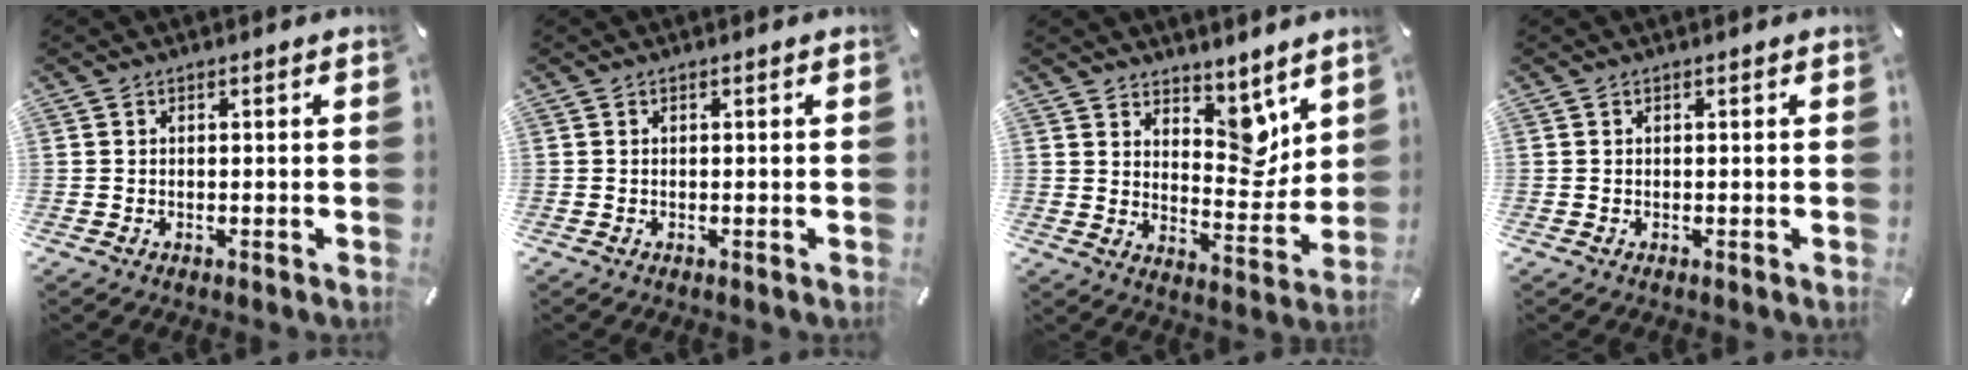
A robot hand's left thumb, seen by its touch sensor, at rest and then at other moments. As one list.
[{"total": 0.0}, {"total": 9.1, "force": [6.4, 5.3, 3.7], "torque": [-0.028, -0.063, 0.112]}, {"total": 0.0}]